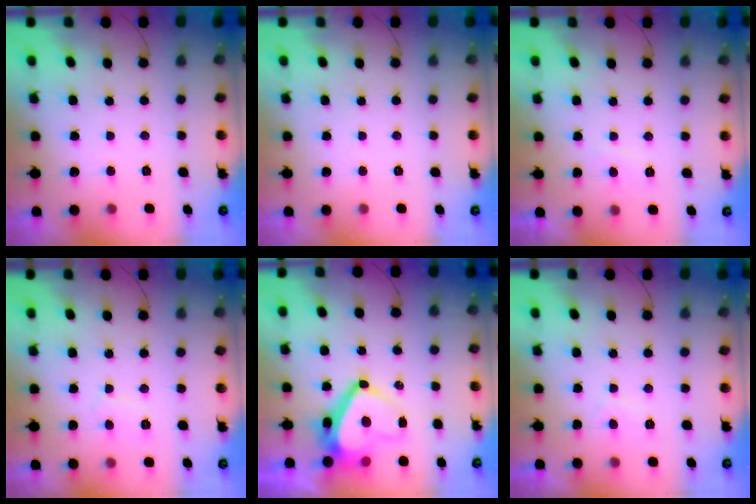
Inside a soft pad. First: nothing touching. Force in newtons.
{"total": 0.0}
{"total": 0.8, "press": 0.5, "slide": 0.6}
{"total": 4.2, "press": 4.2, "slide": 0.5}
{"total": 13.4, "press": 13.3, "slide": 1.6}
{"total": 2.4, "press": 2.3, "slide": 0.5}